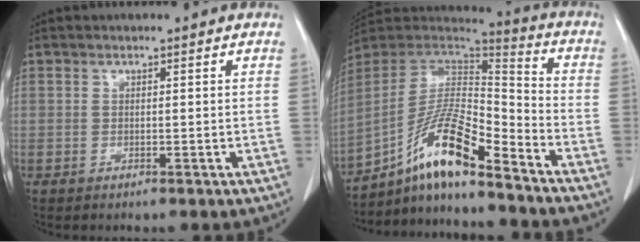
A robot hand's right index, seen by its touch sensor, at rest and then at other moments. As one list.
[{"total": 14.5, "force": [-10.1, 2.1, 10.2], "torque": [-0.188, 0.016, -0.182]}]